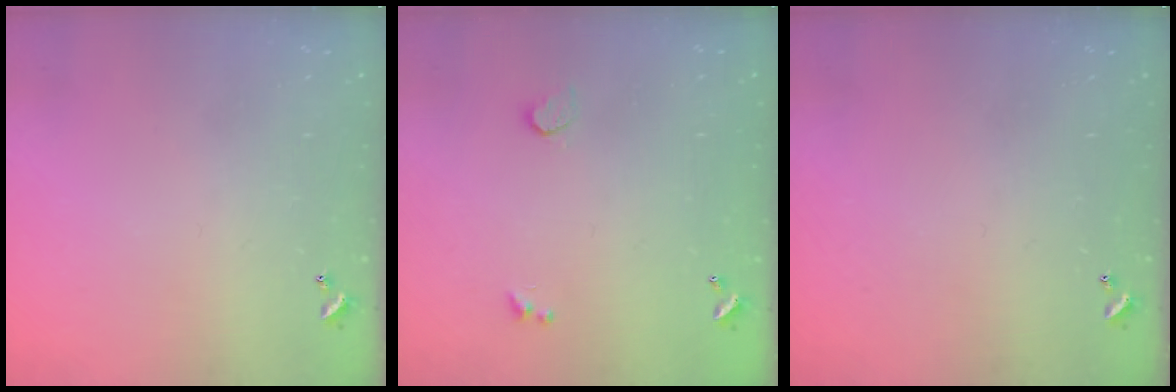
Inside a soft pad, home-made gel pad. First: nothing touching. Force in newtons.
{"total": 1.0, "press": 0.7, "slide": 0.7}
{"total": 0.0}